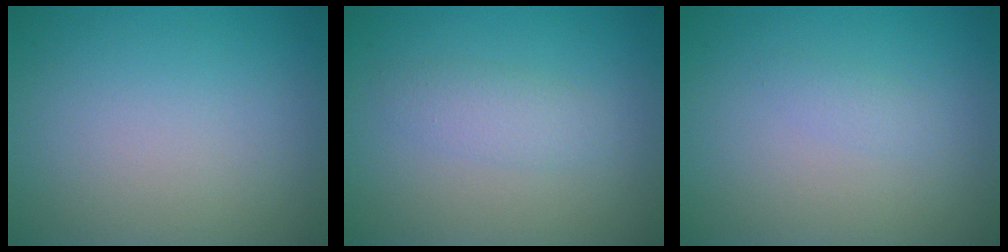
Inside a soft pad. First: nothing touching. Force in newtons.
{"total": 1.9, "press": 1.9, "slide": 0.0}
{"total": 0.9, "press": 0.9, "slide": 0.0}